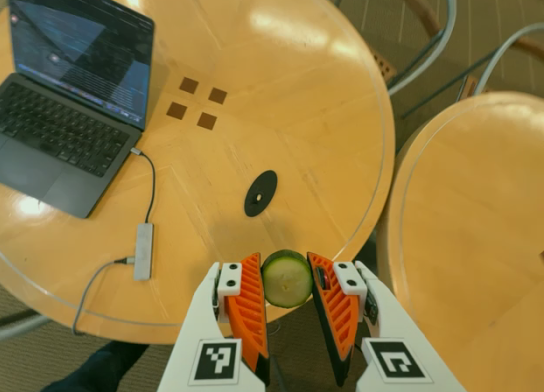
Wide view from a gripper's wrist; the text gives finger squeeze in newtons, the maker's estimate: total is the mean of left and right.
{"total": 8.2, "left": 8.2, "right": 8.2}